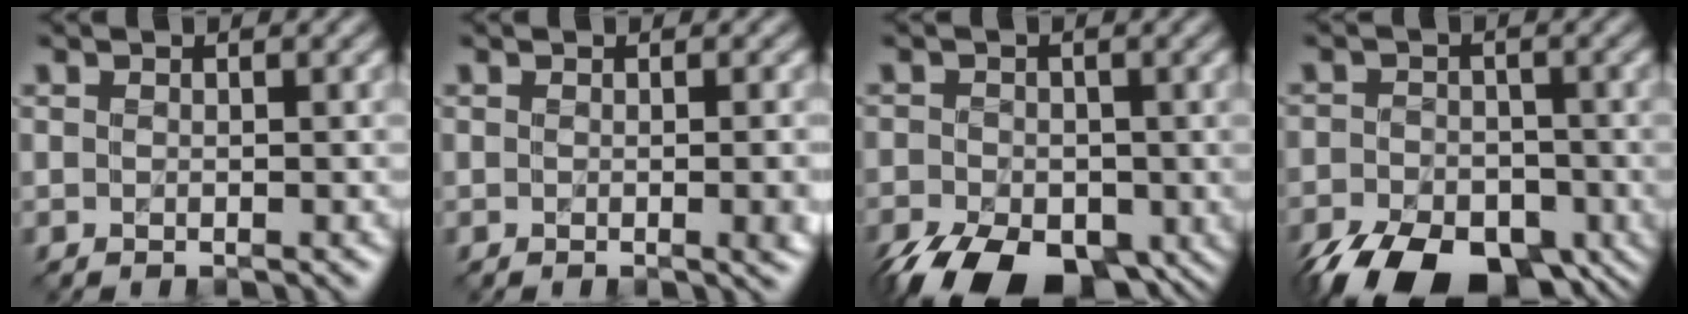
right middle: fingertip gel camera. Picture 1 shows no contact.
{"total": 3.4, "force": [-0.3, 1.4, 3.1], "torque": [-0.018, 0.000, -0.001]}
{"total": 10.1, "force": [-5.7, 5.6, 6.2], "torque": [-0.109, -0.040, -0.091]}
{"total": 11.7, "force": [-7.9, 6.3, 6.0], "torque": [-0.103, -0.046, -0.122]}